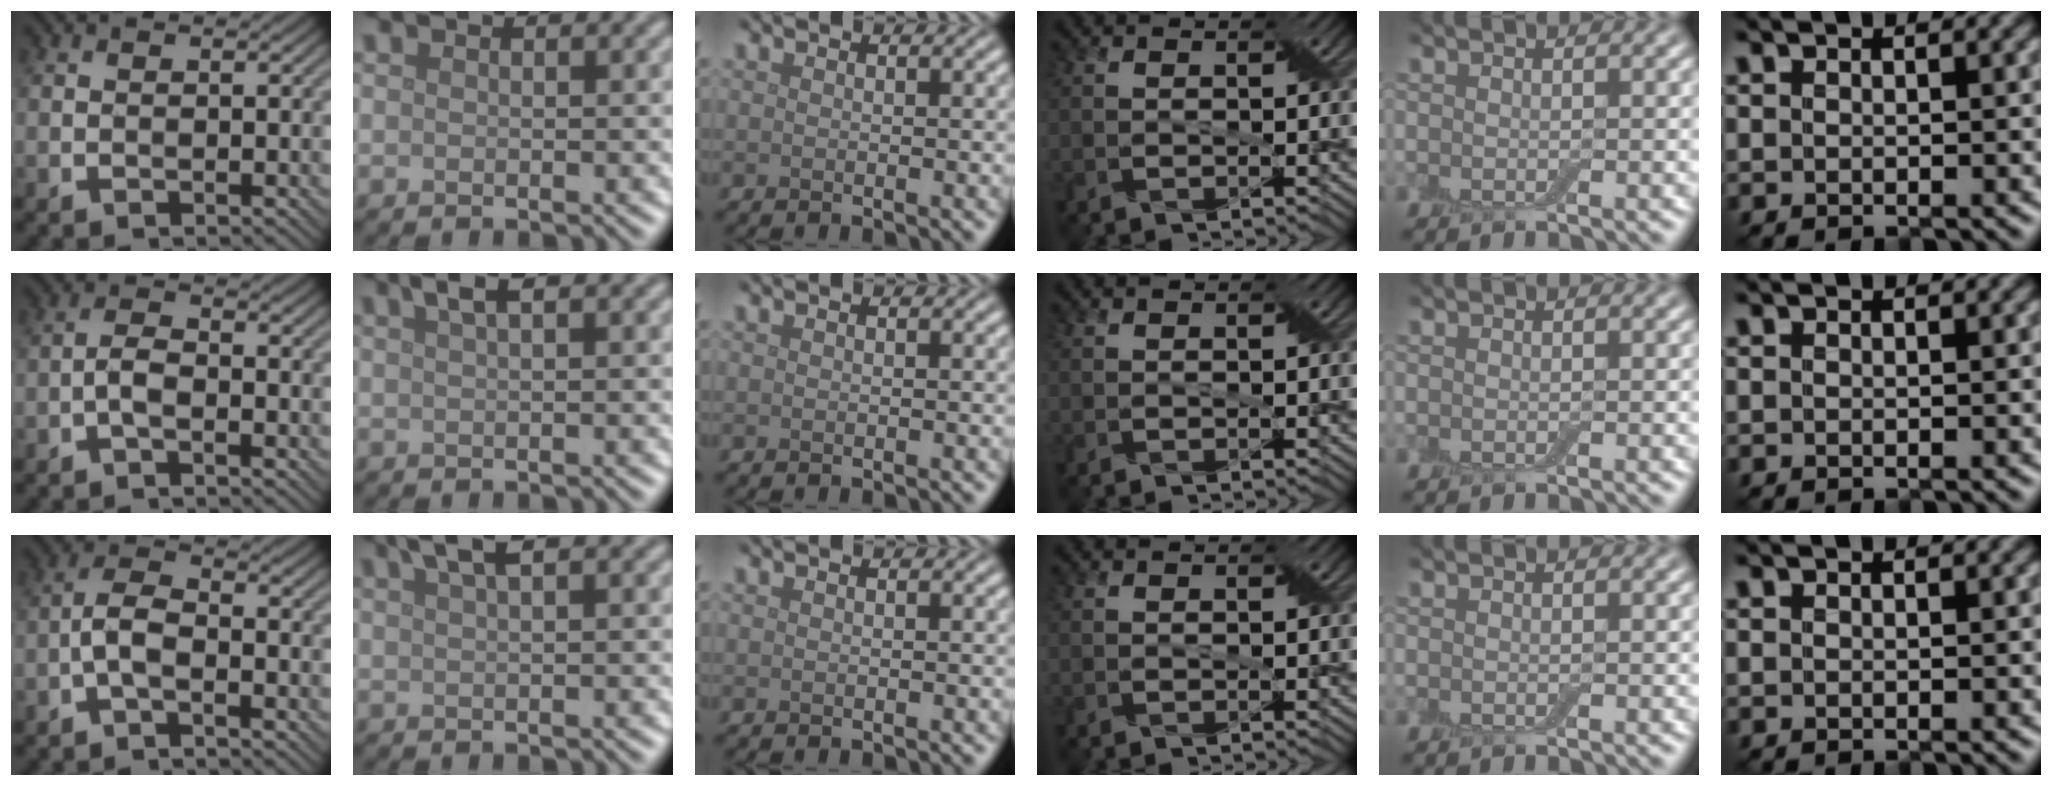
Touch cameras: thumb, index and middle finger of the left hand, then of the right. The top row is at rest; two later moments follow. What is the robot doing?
{"motion": "shake", "object": "box of matches"}